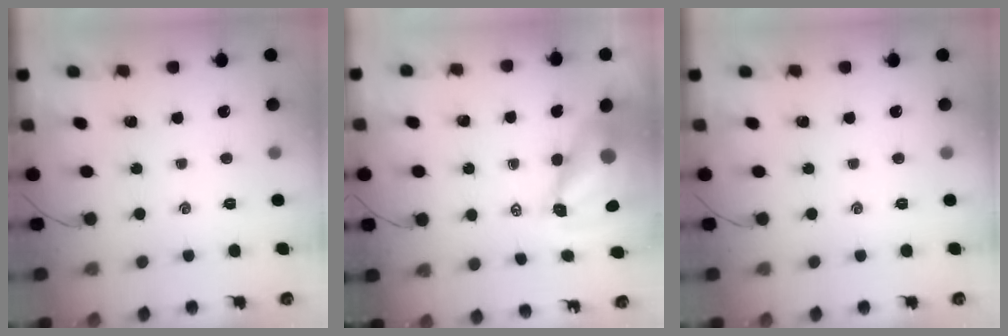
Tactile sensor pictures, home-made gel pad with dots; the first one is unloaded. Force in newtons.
{"total": 9.5, "press": 9.0, "slide": 2.8}
{"total": 0.0}